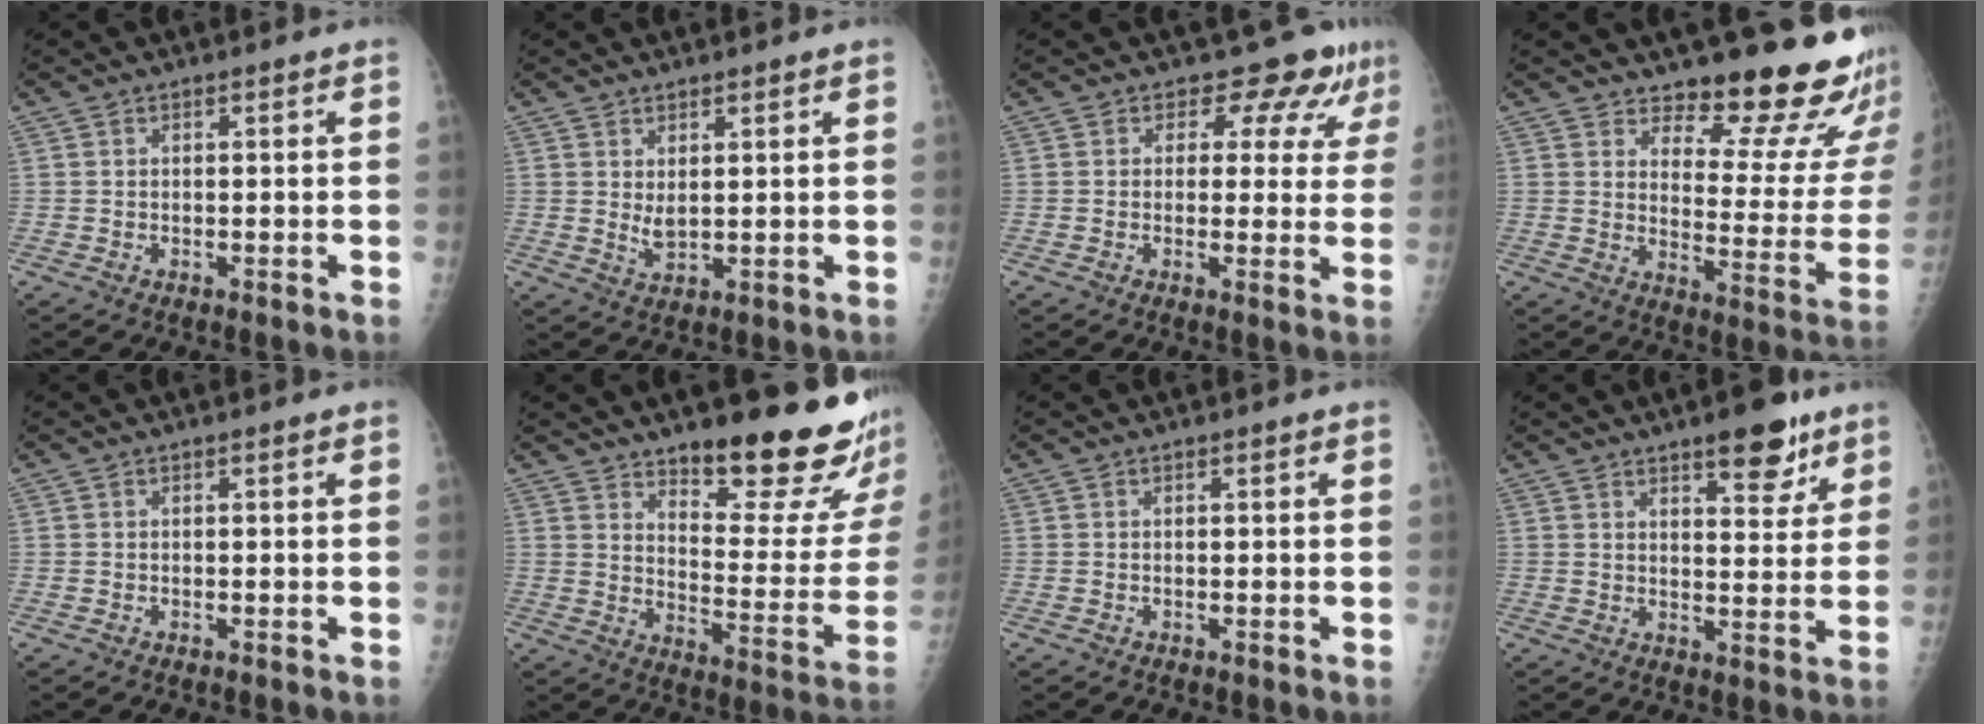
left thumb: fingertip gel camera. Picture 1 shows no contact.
{"total": 3.1, "force": [1.3, 1.5, 2.3], "torque": [-0.036, -0.017, 0.031]}
{"total": 7.0, "force": [5.2, 4.0, 2.4], "torque": [0.006, -0.029, 0.050]}
{"total": 17.9, "force": [15.7, 4.8, 7.1], "torque": [-0.038, -0.155, 0.190]}
{"total": 0.0}
{"total": 21.4, "force": [15.6, 5.3, 13.6], "torque": [-0.147, -0.119, 0.217]}
{"total": 0.0}
{"total": 9.3, "force": [6.1, 3.6, 6.1], "torque": [-0.056, -0.034, 0.085]}